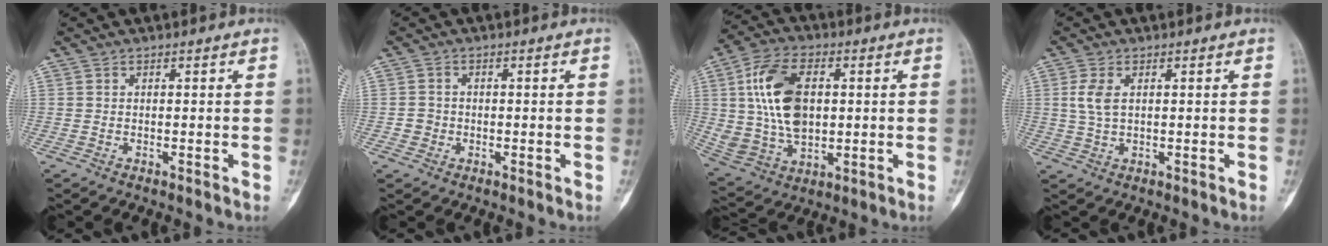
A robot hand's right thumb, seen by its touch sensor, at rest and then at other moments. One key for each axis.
{"total": 2.1, "fx": -0.5, "fy": 1.9, "fz": 0.5, "tx": 0.000, "ty": 0.007, "tz": -0.012}
{"total": 16.4, "fx": 2.7, "fy": 10.2, "fz": 12.6, "tx": -0.229, "ty": 0.000, "tz": 0.056}
{"total": 4.0, "fx": 0.8, "fy": 2.2, "fz": 3.3, "tx": -0.076, "ty": 0.001, "tz": 0.017}